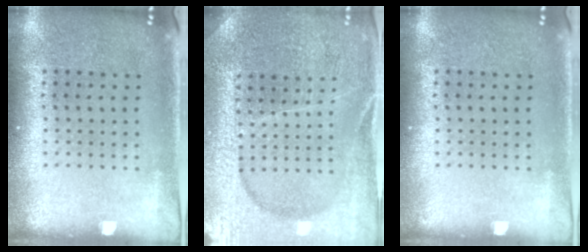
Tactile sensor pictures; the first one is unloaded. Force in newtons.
{"total": 4.2, "press": 4.0, "slide": 1.2}
{"total": 0.0}